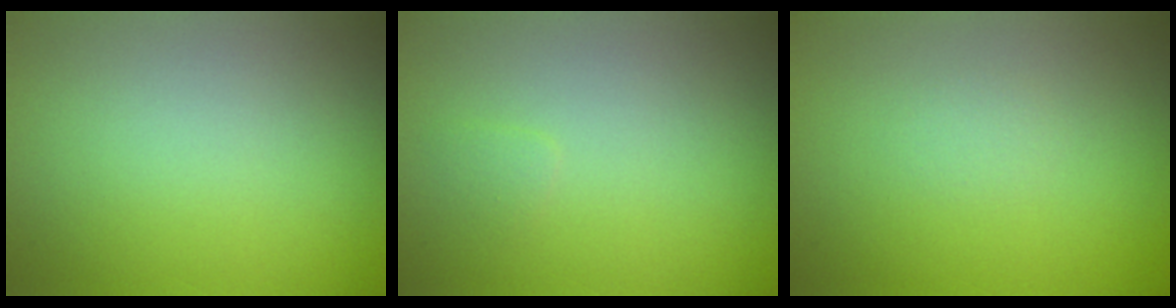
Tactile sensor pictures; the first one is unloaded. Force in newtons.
{"total": 0.6, "press": 0.6, "slide": 0.1}
{"total": 0.6, "press": 0.6, "slide": 0.0}